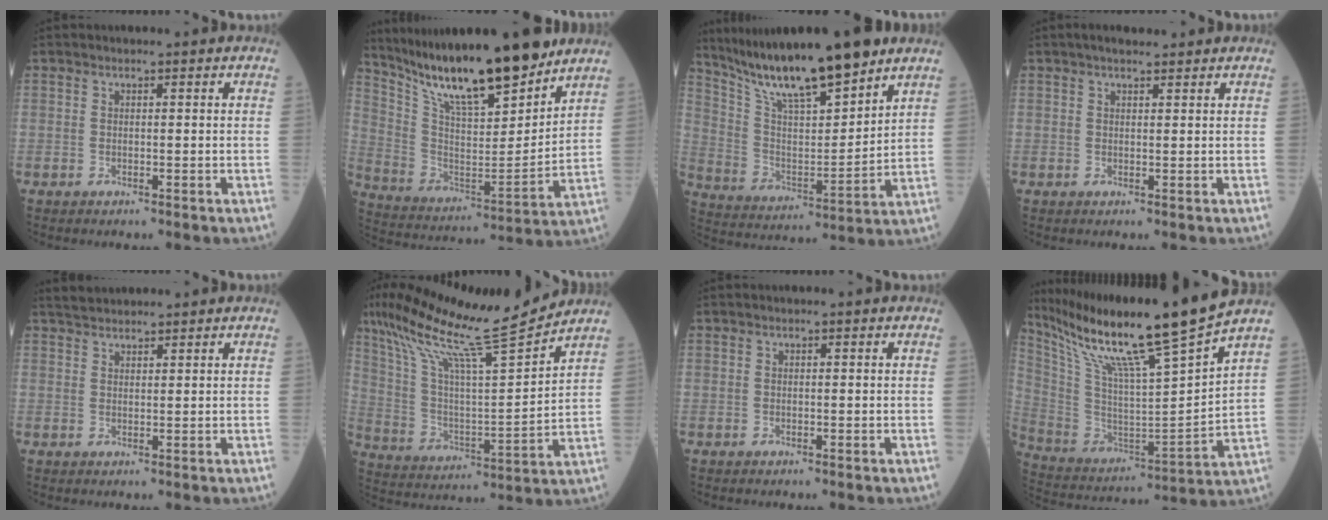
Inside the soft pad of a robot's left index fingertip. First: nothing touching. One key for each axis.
{"total": 20.5, "fx": 16.4, "fy": 3.1, "fz": 11.9, "tx": -0.207, "ty": -0.010, "tz": 0.294}
{"total": 17.7, "fx": 14.1, "fy": 2.1, "fz": 10.5, "tx": -0.184, "ty": -0.001, "tz": 0.255}
{"total": 3.6, "fx": 3.0, "fy": 0.9, "fz": 1.8, "tx": -0.028, "ty": 0.018, "tz": 0.045}
{"total": 3.5, "fx": 3.4, "fy": 0.6, "fz": 0.8, "tx": -0.016, "ty": 0.025, "tz": 0.063}
{"total": 19.0, "fx": 15.9, "fy": -0.3, "fz": 10.3, "tx": -0.188, "ty": -0.001, "tz": 0.272}
{"total": 0.0}
{"total": 21.0, "fx": 16.5, "fy": -1.5, "fz": 13.0, "tx": -0.232, "ty": -0.025, "tz": 0.289}